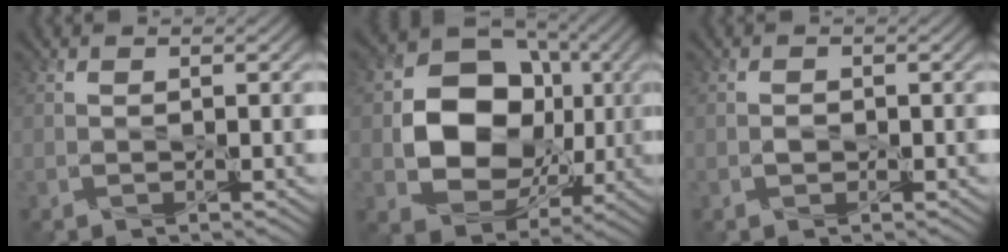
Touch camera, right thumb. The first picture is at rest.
{"total": 12.9, "force": [0.4, 10.3, 7.8], "torque": [-0.146, -0.007, 0.005]}
{"total": 0.6, "force": [-0.2, 0.5, 0.3], "torque": [-0.004, -0.002, -0.004]}